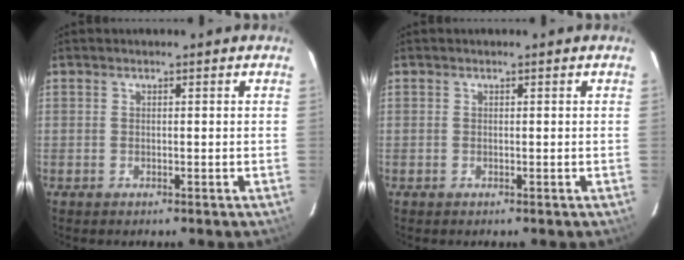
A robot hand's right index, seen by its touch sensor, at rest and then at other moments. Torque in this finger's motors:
{"motor_torque": [0.06, 0.05, 0.01, -0.01]}